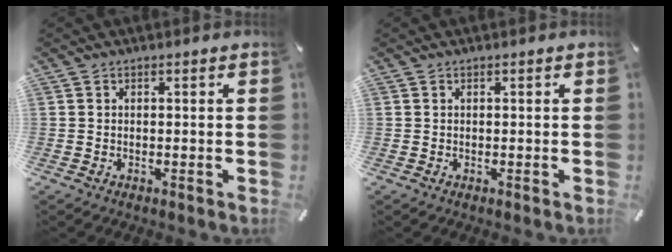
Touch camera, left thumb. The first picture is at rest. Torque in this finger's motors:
{"motor_torque": [0.00, 0.00, 0.02, -0.02, 0.00]}